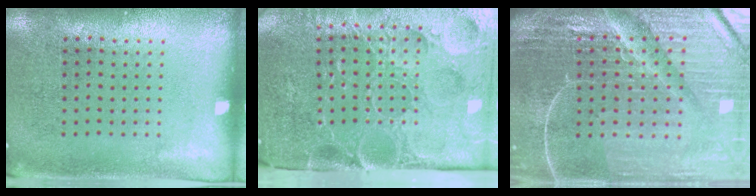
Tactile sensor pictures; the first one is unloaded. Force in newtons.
{"total": 5.2, "press": 4.2, "slide": 3.0}
{"total": 7.1, "press": 6.1, "slide": 3.5}